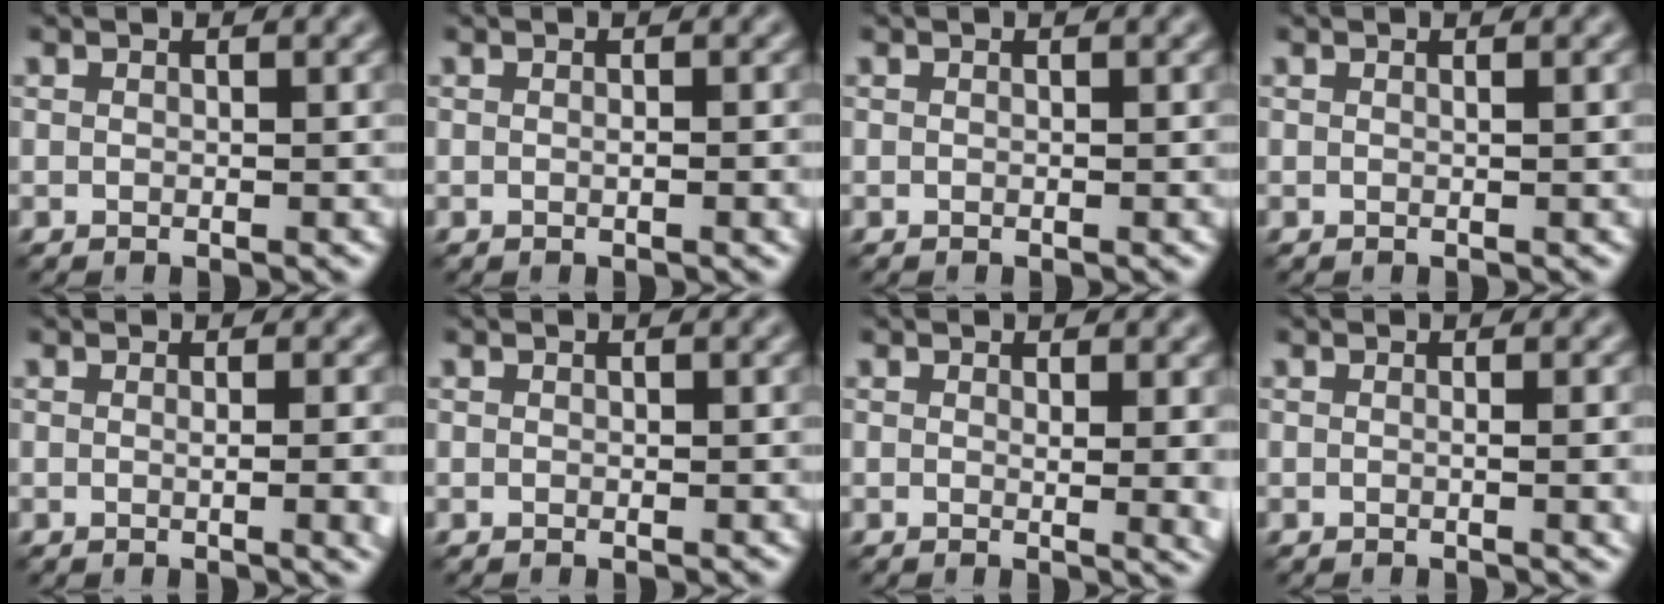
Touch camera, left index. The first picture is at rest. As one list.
[{"total": 1.2, "force": [-0.1, 0.2, 1.1], "torque": [-0.016, -0.002, -0.001]}, {"total": 0.0}, {"total": 0.5, "force": [0.1, 0.2, 0.5], "torque": [-0.001, 0.003, -0.001]}, {"total": 3.4, "force": [-0.2, 1.2, 3.2], "torque": [-0.022, 0.002, -0.001]}, {"total": 0.0}, {"total": 2.8, "force": [0.6, 0.9, 2.6], "torque": [-0.023, -0.005, 0.009]}, {"total": 2.4, "force": [-0.1, 0.8, 2.2], "torque": [-0.018, 0.000, -0.004]}]